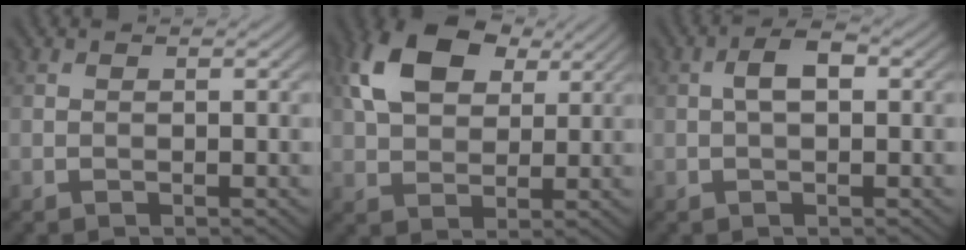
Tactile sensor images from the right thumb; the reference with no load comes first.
{"total": 11.2, "force": [4.4, 7.1, 7.4], "torque": [-0.172, 0.022, 0.080]}
{"total": 3.1, "force": [0.3, 1.5, 2.8], "torque": [-0.048, 0.009, 0.001]}